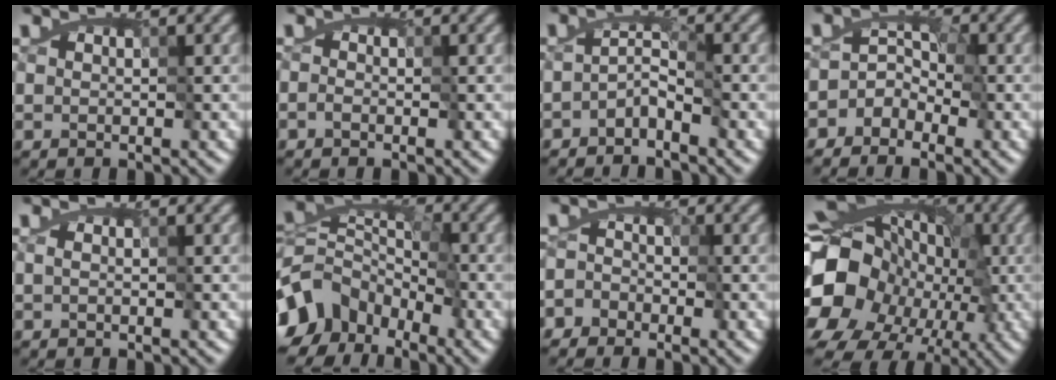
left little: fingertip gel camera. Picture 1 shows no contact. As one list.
[{"total": 0.7, "force": [-0.6, 0.4, 0.1], "torque": [-0.006, -0.008, -0.011]}, {"total": 2.6, "force": [-2.6, 0.0, 0.1], "torque": [-0.006, -0.001, -0.045]}, {"total": 3.7, "force": [-3.4, 1.2, -0.9], "torque": [0.052, 0.015, -0.058]}, {"total": 0.5, "force": [0.1, 0.3, 0.4], "torque": [-0.007, 0.004, -0.002]}, {"total": 10.4, "force": [-7.3, 6.5, 3.5], "torque": [-0.078, 0.009, -0.146]}, {"total": 5.0, "force": [-2.9, 4.1, 0.0], "torque": [0.017, 0.019, -0.078]}, {"total": 21.7, "force": [-6.8, 17.9, 10.2], "torque": [-0.188, -0.009, -0.164]}]